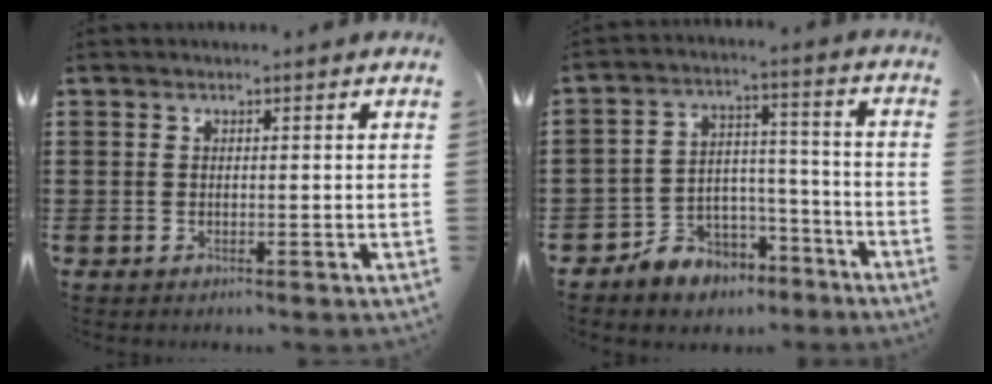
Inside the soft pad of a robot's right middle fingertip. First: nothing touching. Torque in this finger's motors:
{"motor_torque": [2.11, 0.03, 0.07, 0.02]}